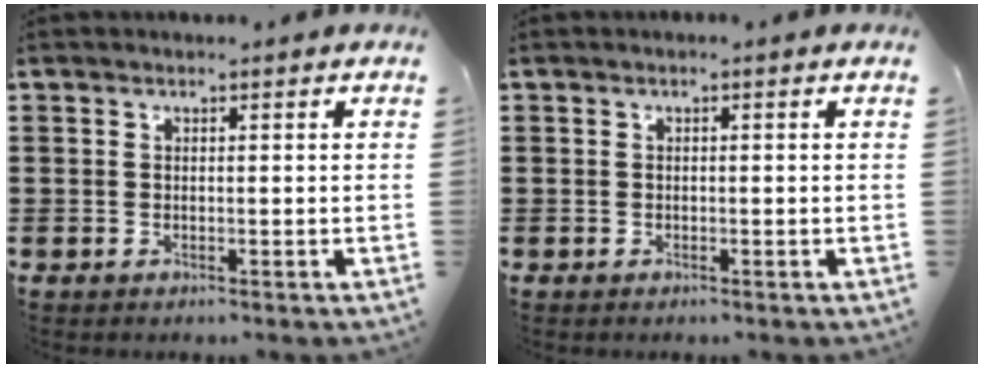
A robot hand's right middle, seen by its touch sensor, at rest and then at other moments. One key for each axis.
{"total": 0.0}